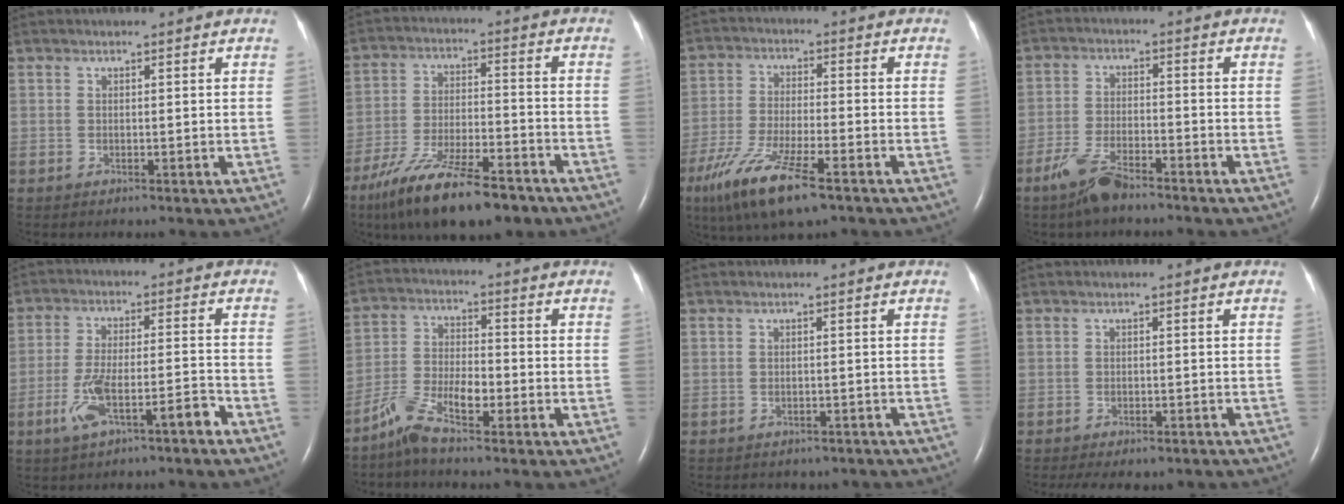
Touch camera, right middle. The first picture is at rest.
{"total": 16.1, "force": [-11.7, 3.7, 10.4], "torque": [-0.180, -0.022, -0.201]}
{"total": 11.9, "force": [-7.2, 2.0, 9.2], "torque": [-0.185, -0.026, -0.127]}
{"total": 6.4, "force": [-5.0, 1.3, 3.9], "torque": [-0.091, -0.011, -0.096]}
{"total": 7.8, "force": [-4.6, 1.3, 6.1], "torque": [-0.124, 0.010, -0.078]}
{"total": 7.1, "force": [-4.9, 1.3, 4.9], "torque": [-0.108, -0.002, -0.100]}
{"total": 5.9, "force": [-5.2, 2.6, 1.0], "torque": [-0.012, 0.007, -0.052]}
{"total": 8.6, "force": [-7.3, 2.7, 3.4], "torque": [-0.049, -0.004, -0.088]}